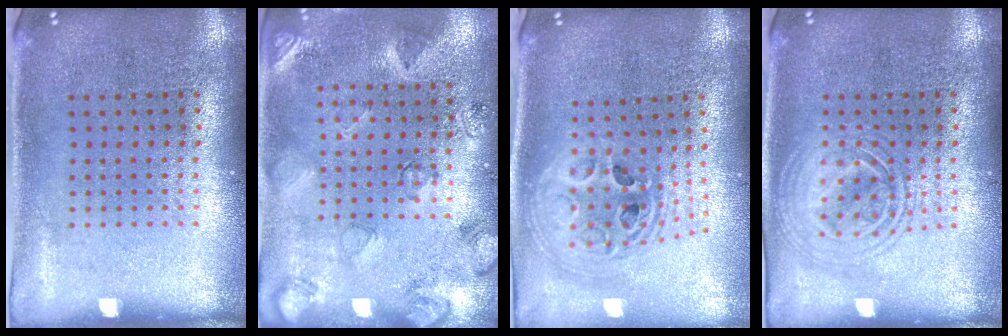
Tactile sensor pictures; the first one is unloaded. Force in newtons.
{"total": 2.5, "press": 1.8, "slide": 1.8}
{"total": 2.4, "press": 1.9, "slide": 1.4}
{"total": 1.7, "press": 1.7, "slide": 0.3}